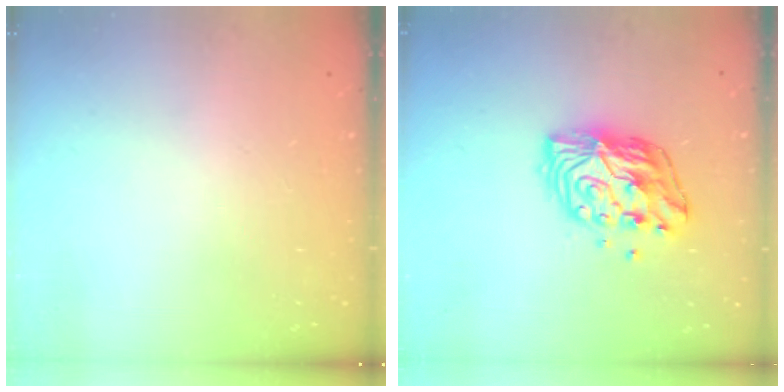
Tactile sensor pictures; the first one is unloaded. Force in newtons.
{"total": 12.6, "press": 12.5, "slide": 1.1}